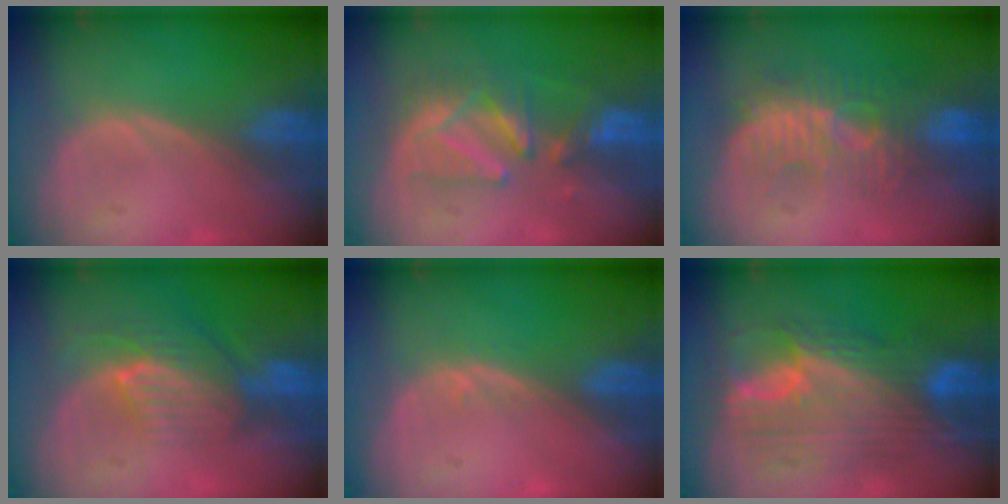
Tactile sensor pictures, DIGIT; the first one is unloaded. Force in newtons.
{"total": 8.3, "press": 7.9, "slide": 2.6}
{"total": 9.4, "press": 8.9, "slide": 3.0}
{"total": 8.1, "press": 7.2, "slide": 3.6}
{"total": 0.8, "press": 0.6, "slide": 0.6}
{"total": 11.9, "press": 11.8, "slide": 1.0}